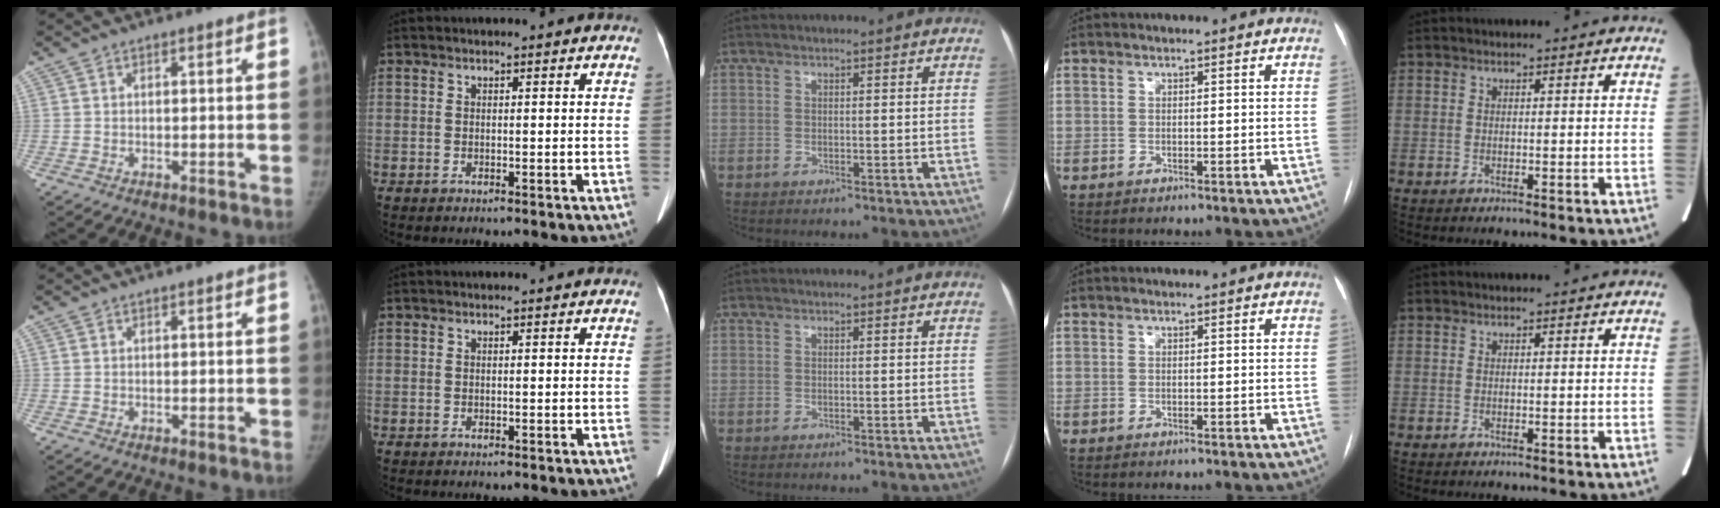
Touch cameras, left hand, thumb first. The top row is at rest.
{}